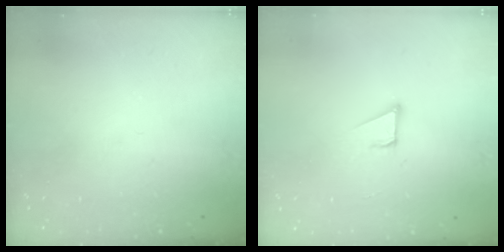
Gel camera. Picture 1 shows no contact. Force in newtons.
{"total": 2.1, "press": 2.1, "slide": 0.0}